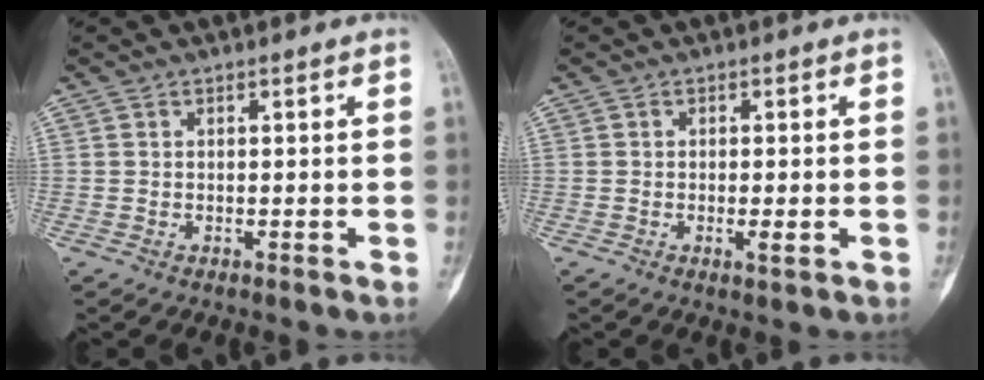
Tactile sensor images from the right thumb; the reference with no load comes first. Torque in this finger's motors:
{"motor_torque": [-0.44, -0.01, -0.34, 0.09, -0.05]}